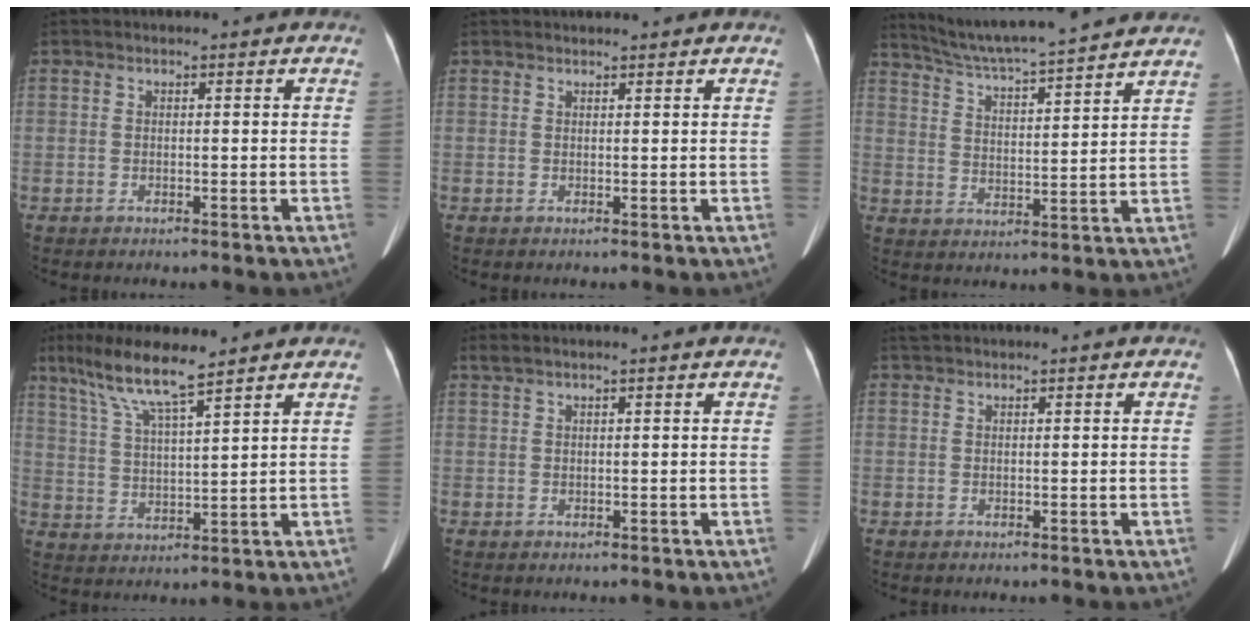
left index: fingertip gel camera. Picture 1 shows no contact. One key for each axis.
{"total": 1.9, "fx": 1.9, "fy": 0.3, "fz": 0.4, "tx": -0.007, "ty": 0.024, "tz": 0.030}
{"total": 16.1, "fx": 14.8, "fy": -0.1, "fz": 6.5, "tx": -0.117, "ty": 0.015, "tz": 0.221}
{"total": 9.1, "fx": 7.1, "fy": -0.1, "fz": 5.8, "tx": -0.114, "ty": 0.008, "tz": 0.133}
{"total": 1.6, "fx": 1.3, "fy": -0.3, "fz": 1.0, "tx": -0.026, "ty": 0.025, "tz": 0.032}
{"total": 1.7, "fx": 1.6, "fy": 0.0, "fz": 0.5, "tx": -0.013, "ty": 0.026, "tz": 0.034}